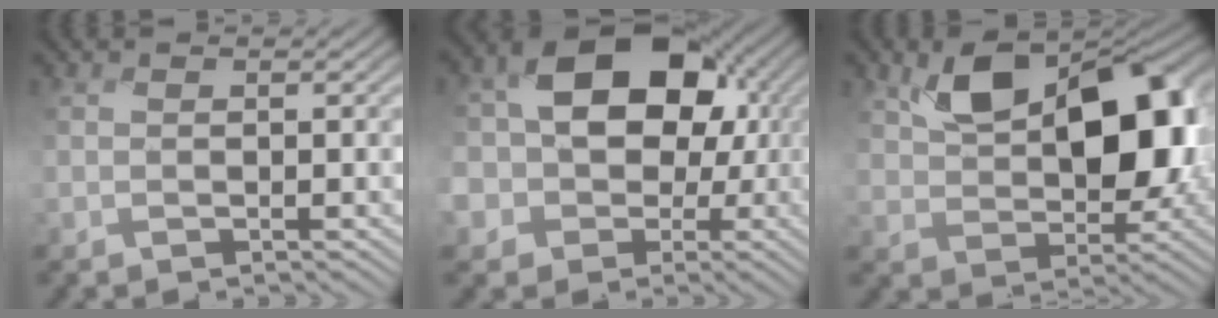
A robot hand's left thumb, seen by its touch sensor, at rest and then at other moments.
{"total": 15.1, "force": [0.9, 12.5, 8.4], "torque": [-0.171, -0.011, 0.005]}
{"total": 12.2, "force": [2.2, 7.3, 9.5], "torque": [-0.158, -0.006, 0.044]}